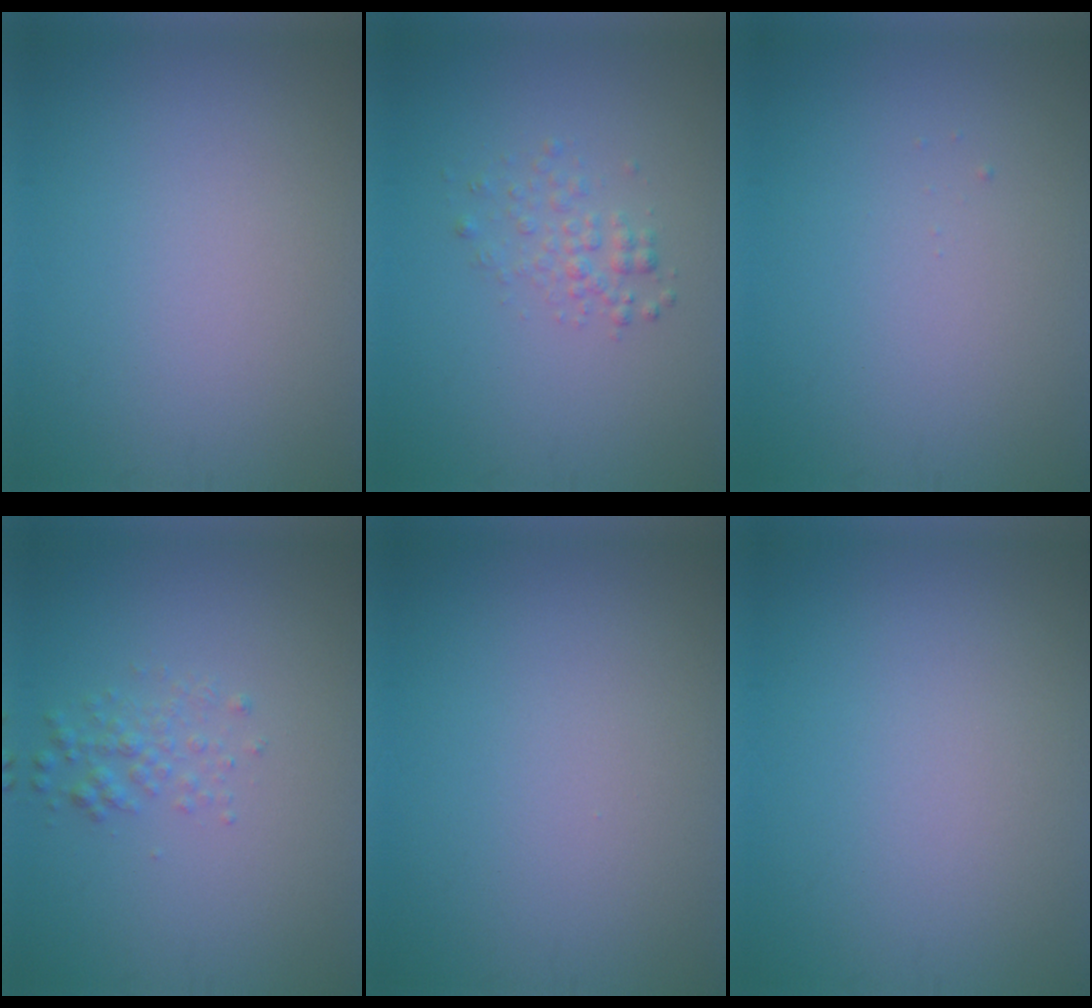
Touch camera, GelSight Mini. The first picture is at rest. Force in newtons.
{"total": 1.7, "press": 1.7, "slide": 0.1}
{"total": 0.0}
{"total": 1.6, "press": 1.6, "slide": 0.0}
{"total": 0.0}
{"total": 0.0}